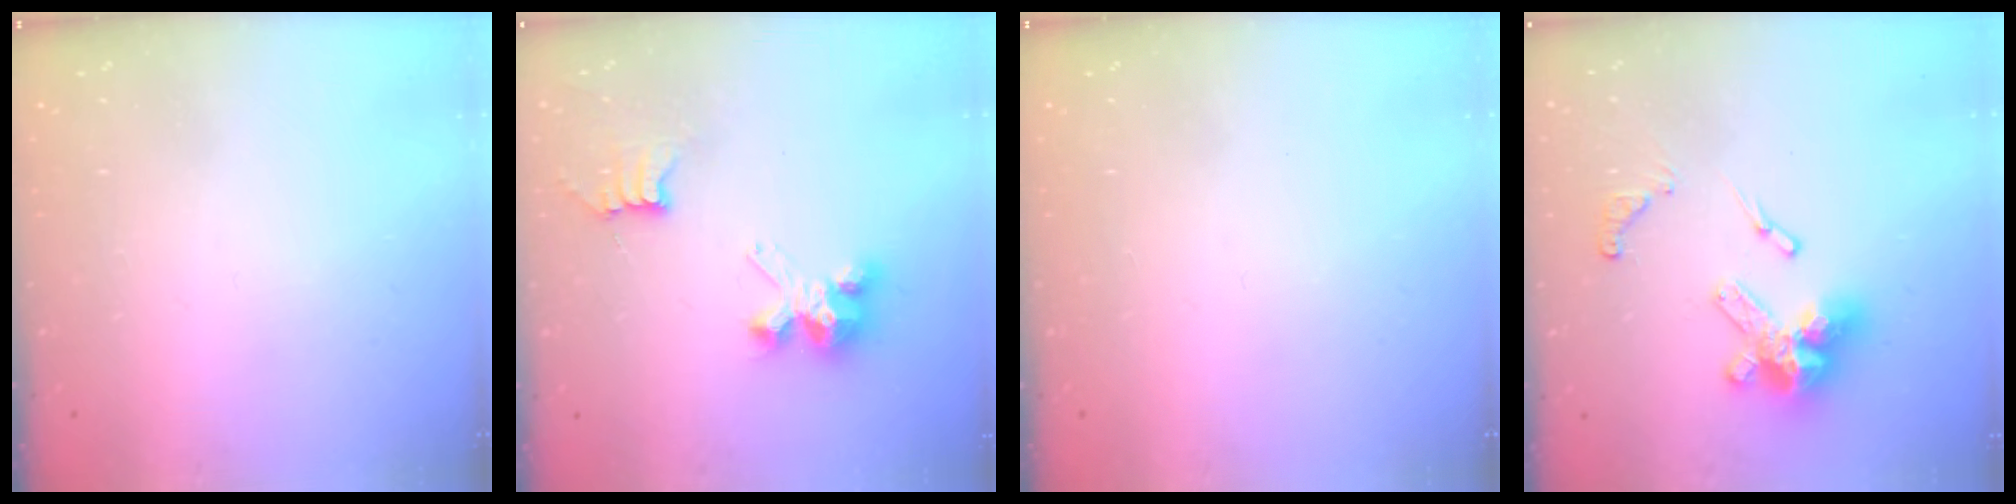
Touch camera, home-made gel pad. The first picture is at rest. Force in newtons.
{"total": 7.0, "press": 7.0, "slide": 0.2}
{"total": 0.0}
{"total": 14.1, "press": 14.1, "slide": 0.9}